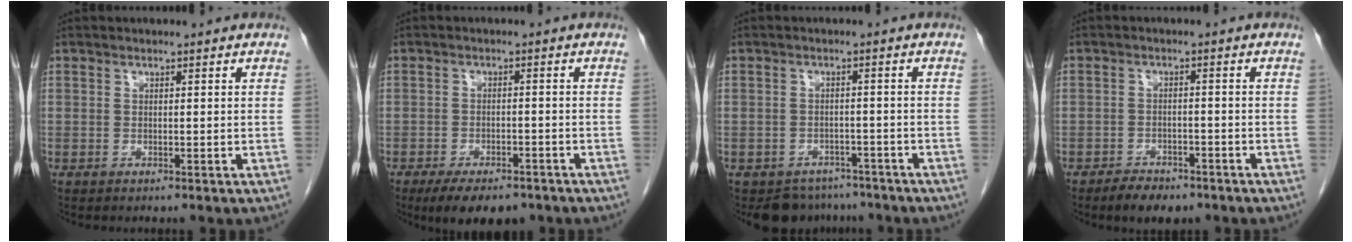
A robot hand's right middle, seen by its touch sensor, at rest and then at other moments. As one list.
[{"total": 8.7, "force": [-6.5, 3.5, 4.7], "torque": [-0.065, -0.003, -0.095]}, {"total": 6.1, "force": [-5.2, 3.1, -0.1], "torque": [0.016, 0.012, -0.069]}, {"total": 4.6, "force": [-3.6, 2.1, 1.9], "torque": [-0.031, 0.001, -0.052]}]